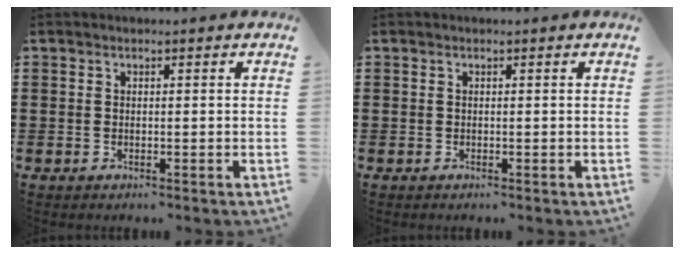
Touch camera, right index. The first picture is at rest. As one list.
[{"total": 0.0}]